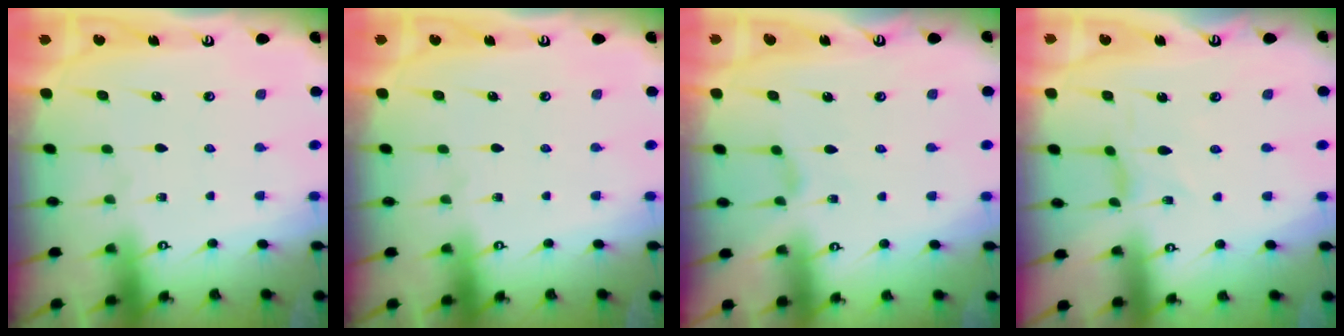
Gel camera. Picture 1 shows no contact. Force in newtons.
{"total": 0.0}
{"total": 0.0}
{"total": 0.0}